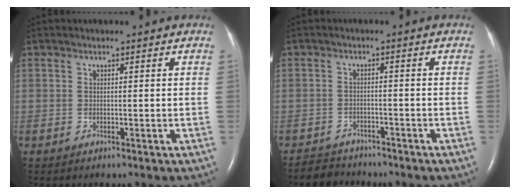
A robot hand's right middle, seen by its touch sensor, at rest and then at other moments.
{"total": 3.7, "force": [-3.5, 1.0, -0.3], "torque": [-0.001, -0.010, -0.059]}